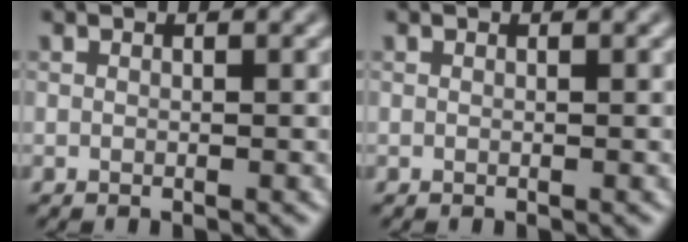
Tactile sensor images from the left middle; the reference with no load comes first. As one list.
[{"total": 0.0}]